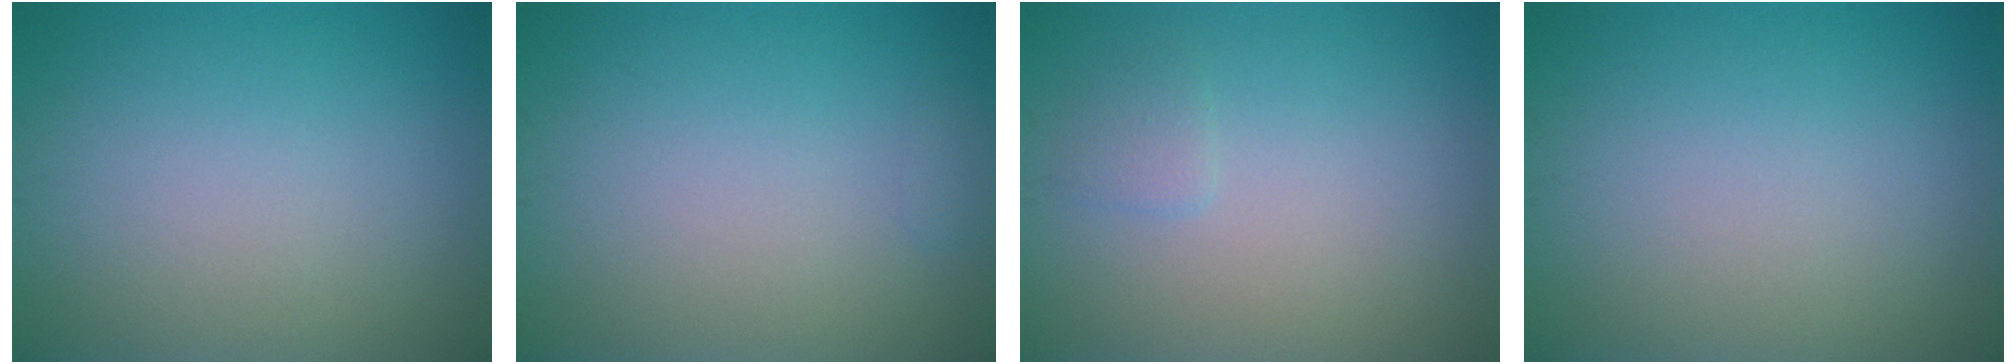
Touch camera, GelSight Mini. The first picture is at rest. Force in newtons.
{"total": 0.6, "press": 0.6, "slide": 0.1}
{"total": 0.9, "press": 0.9, "slide": 0.1}
{"total": 0.0}